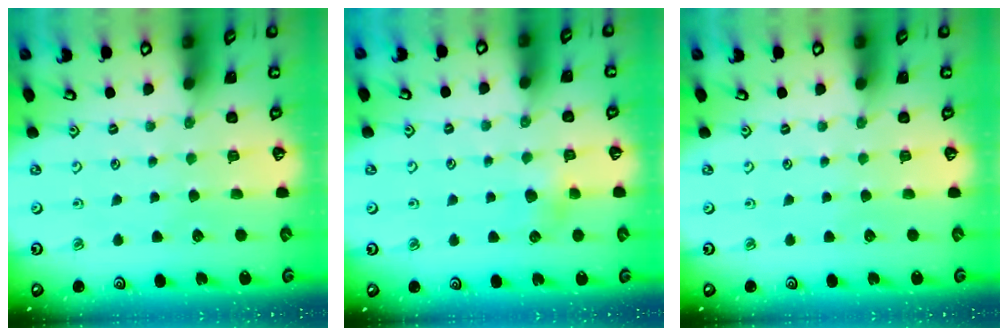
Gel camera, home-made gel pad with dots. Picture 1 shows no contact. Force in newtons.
{"total": 3.8, "press": 3.7, "slide": 0.8}
{"total": 0.0}